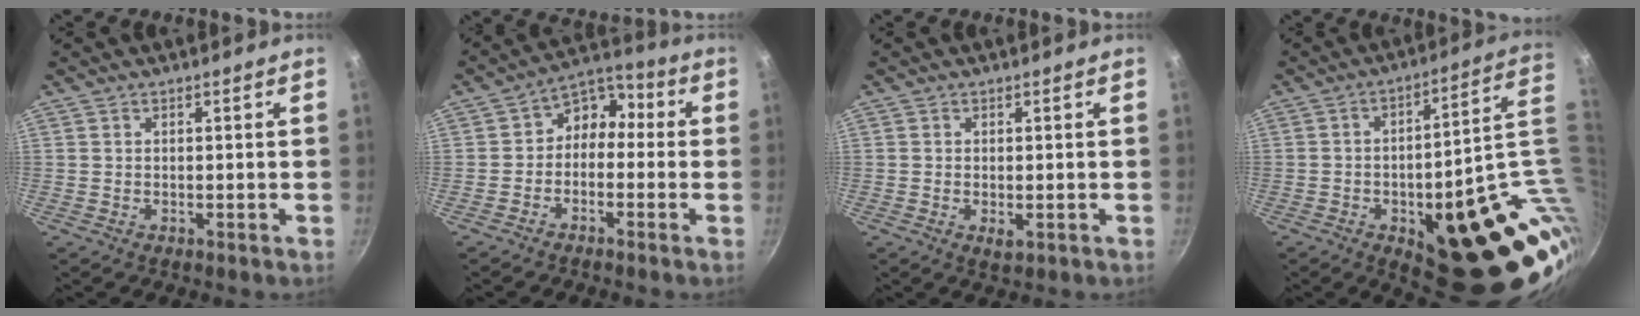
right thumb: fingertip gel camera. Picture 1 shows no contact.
{"total": 7.0, "force": [-1.2, 5.6, 4.1], "torque": [-0.030, 0.041, -0.040]}
{"total": 2.0, "force": [-0.5, 0.9, 1.7], "torque": [-0.029, -0.006, -0.006]}
{"total": 27.7, "force": [-2.4, 11.0, 25.3], "torque": [-0.265, 0.000, -0.008]}